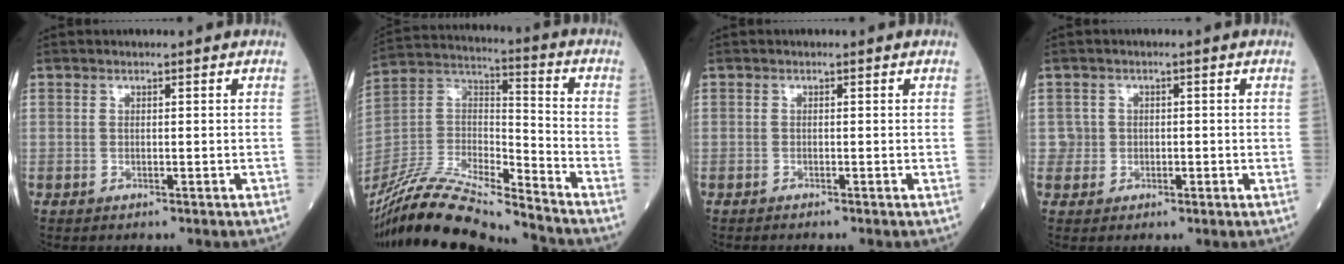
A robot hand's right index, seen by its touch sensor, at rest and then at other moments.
{"total": 20.8, "force": [-18.9, 1.2, 8.6], "torque": [-0.193, -0.001, -0.348]}
{"total": 1.0, "force": [-0.9, -0.2, 0.4], "torque": [-0.002, 0.002, -0.014]}
{"total": 2.2, "force": [-0.1, 2.2, 0.0], "torque": [0.006, 0.007, -0.003]}